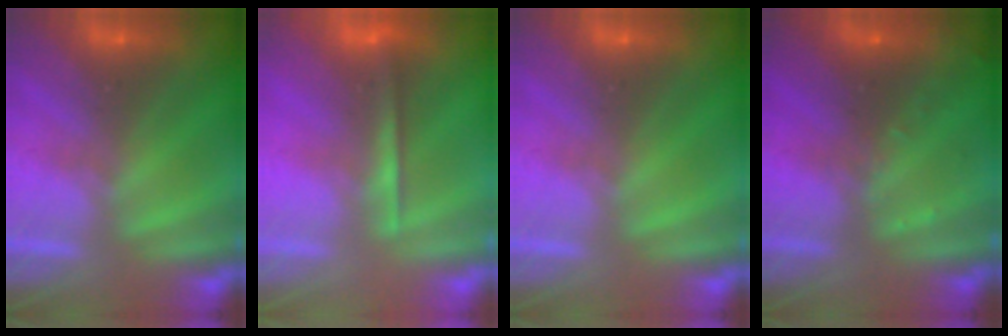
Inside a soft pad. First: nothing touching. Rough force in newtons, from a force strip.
{"total": 1.3}
{"total": 0.0}
{"total": 2.7}